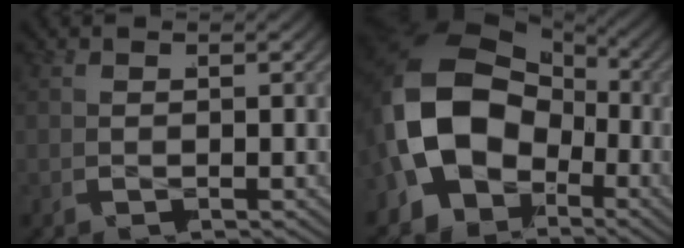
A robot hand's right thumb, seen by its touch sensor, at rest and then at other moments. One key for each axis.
{"total": 15.2, "fx": -1.9, "fy": 11.7, "fz": 9.5, "tx": -0.198, "ty": -0.032, "tz": -0.024}